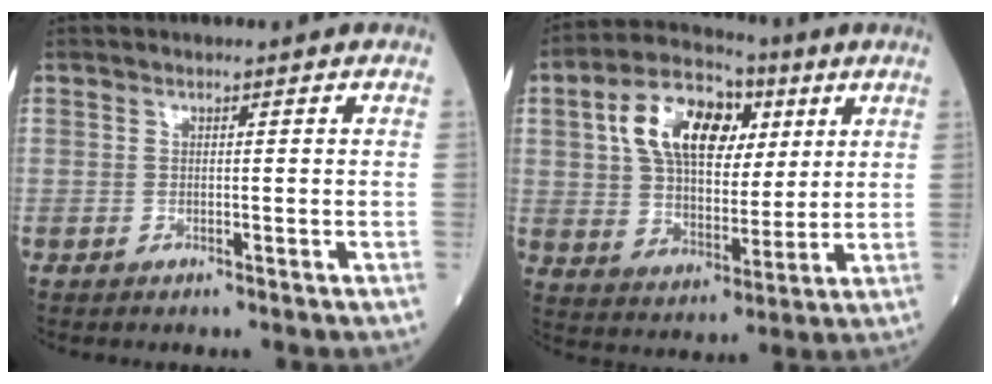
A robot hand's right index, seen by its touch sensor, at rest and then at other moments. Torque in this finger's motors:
{"motor_torque": [0.89, 0.01, 0.54, 0.18]}